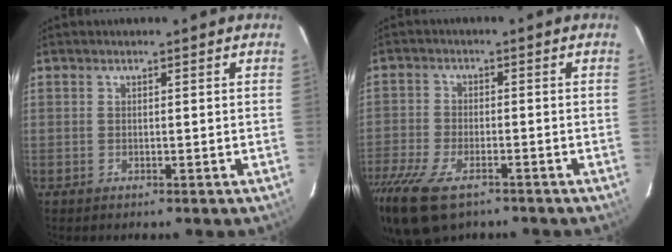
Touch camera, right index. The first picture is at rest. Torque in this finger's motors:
{"motor_torque": [1.51, -0.63, 0.72, 0.19]}